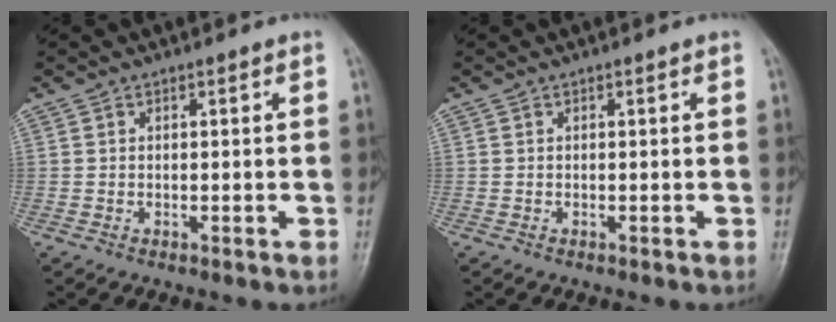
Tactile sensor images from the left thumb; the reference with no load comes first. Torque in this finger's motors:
{"motor_torque": [-0.14, 0.14, -0.09, -0.13, 0.00]}